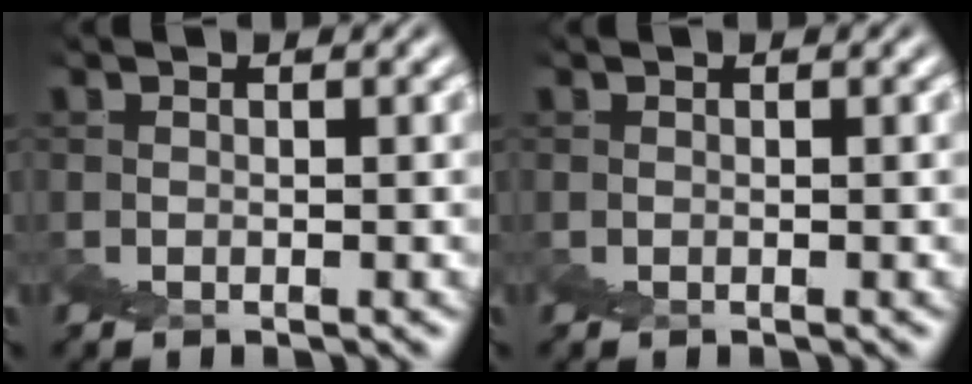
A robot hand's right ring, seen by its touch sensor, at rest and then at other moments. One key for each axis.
{"total": 0.0}